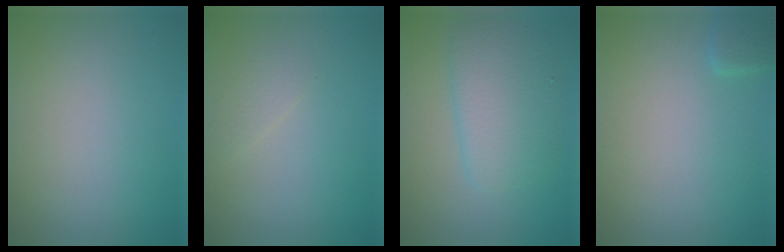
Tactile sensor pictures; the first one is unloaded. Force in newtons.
{"total": 1.0, "press": 1.0, "slide": 0.1}
{"total": 4.5, "press": 4.5, "slide": 0.0}
{"total": 1.0, "press": 1.0, "slide": 0.1}